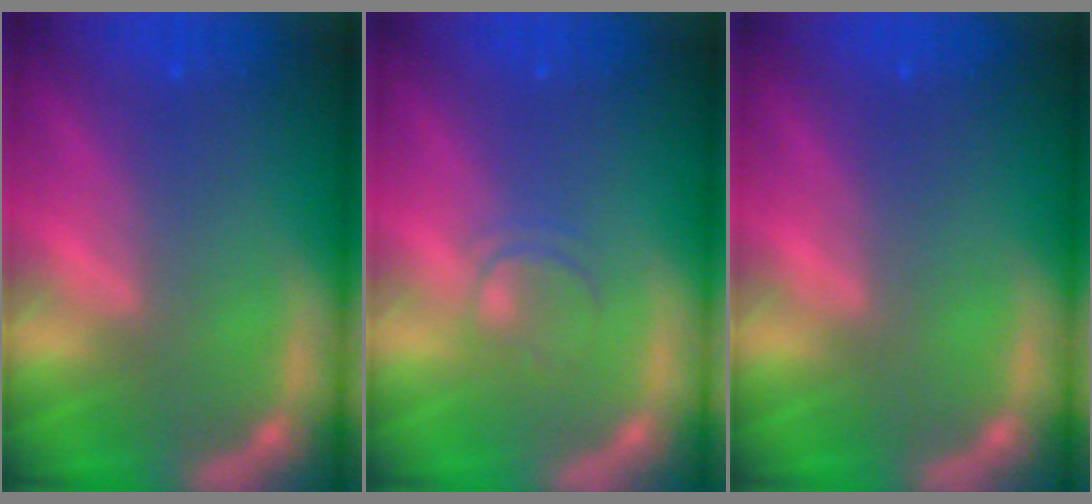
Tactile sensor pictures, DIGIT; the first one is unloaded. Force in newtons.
{"total": 2.0}
{"total": 0.0}